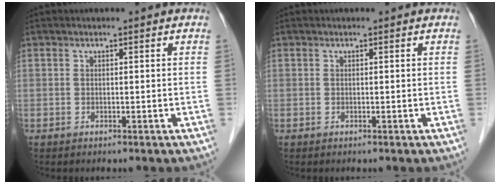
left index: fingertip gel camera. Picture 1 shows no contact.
{"total": 0.0}